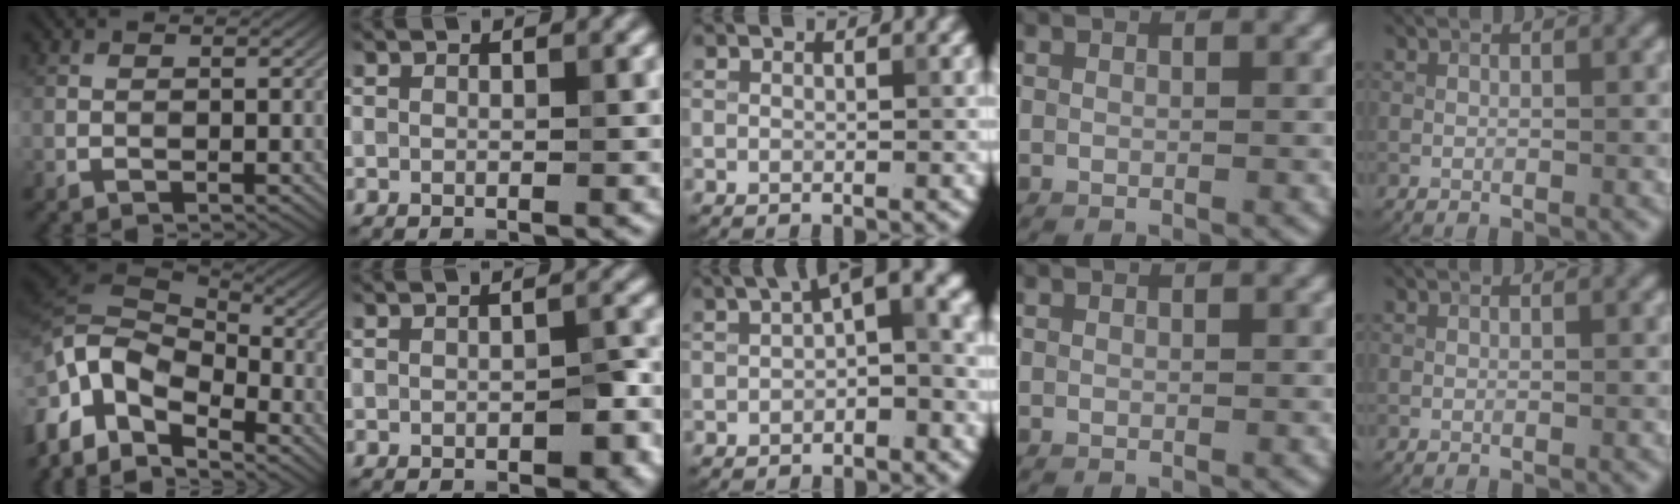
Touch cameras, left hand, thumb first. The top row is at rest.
{"thumb": {"total": 15.3, "force": [-5.2, 9.5, 10.8], "torque": [-0.262, -0.009, -0.092]}, "index": {"total": 2.5, "force": [-0.8, 1.3, 1.9], "torque": [-0.025, -0.002, -0.007]}, "middle": {"total": 5.8, "force": [0.9, 2.5, 5.2], "torque": [-0.058, 0.019, 0.003]}}